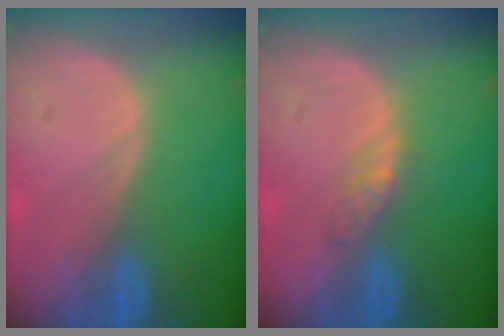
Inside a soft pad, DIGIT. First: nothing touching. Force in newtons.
{"total": 2.6, "press": 2.3, "slide": 1.3}